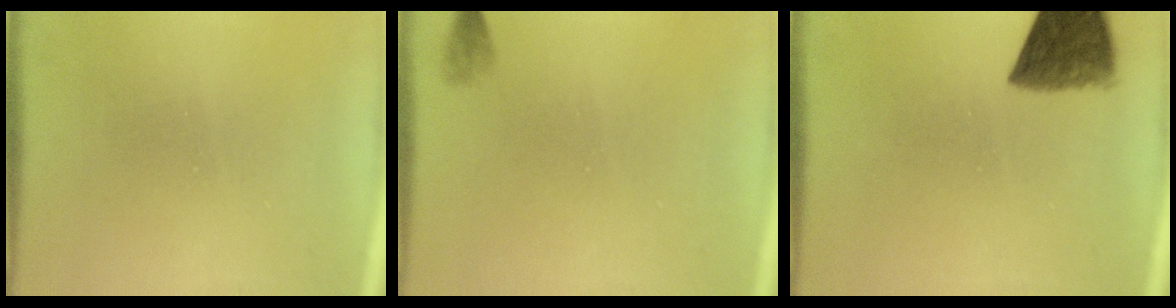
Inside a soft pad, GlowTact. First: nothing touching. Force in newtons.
{"total": 1.4}
{"total": 9.1}